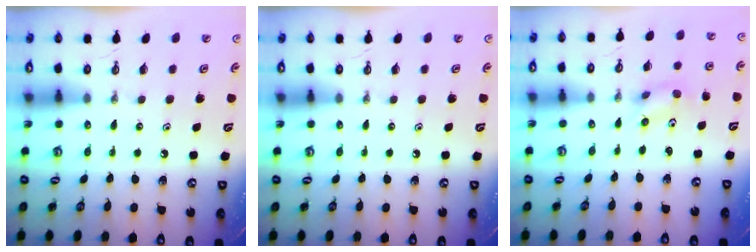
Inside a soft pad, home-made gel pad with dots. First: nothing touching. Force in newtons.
{"total": 0.0}
{"total": 2.8, "press": 2.6, "slide": 1.1}